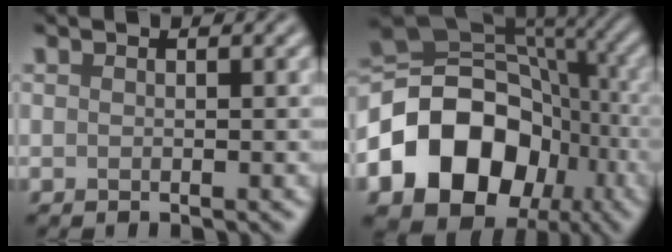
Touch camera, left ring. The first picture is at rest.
{"total": 14.4, "force": [-4.8, 11.1, 7.8], "torque": [-0.147, -0.007, -0.091]}